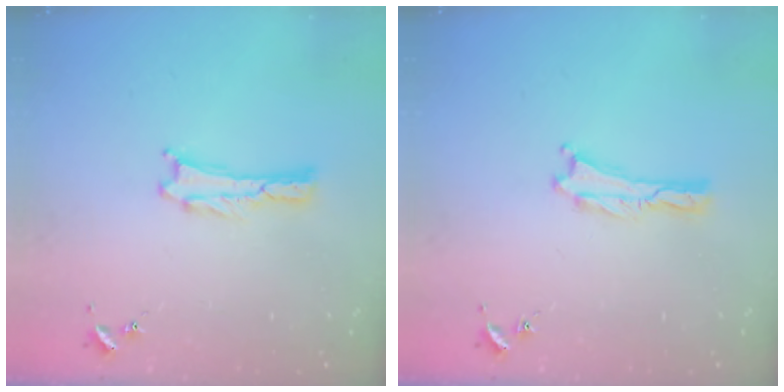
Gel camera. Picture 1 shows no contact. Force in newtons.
{"total": 0.0}